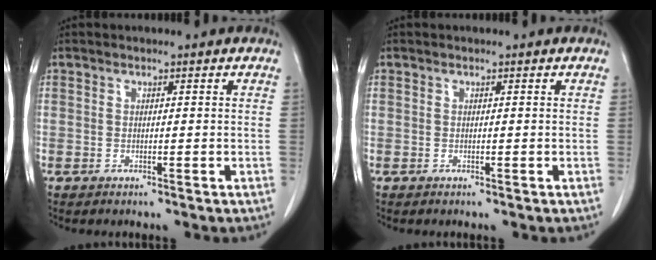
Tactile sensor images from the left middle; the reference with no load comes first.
{"total": 0.0}